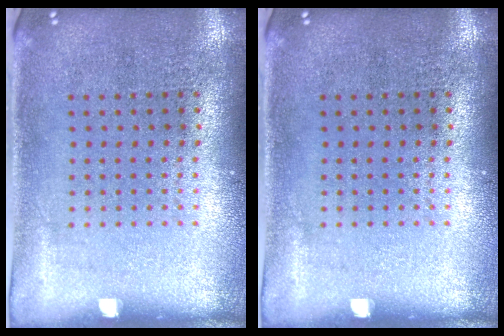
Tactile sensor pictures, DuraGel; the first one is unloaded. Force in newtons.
{"total": 0.0}